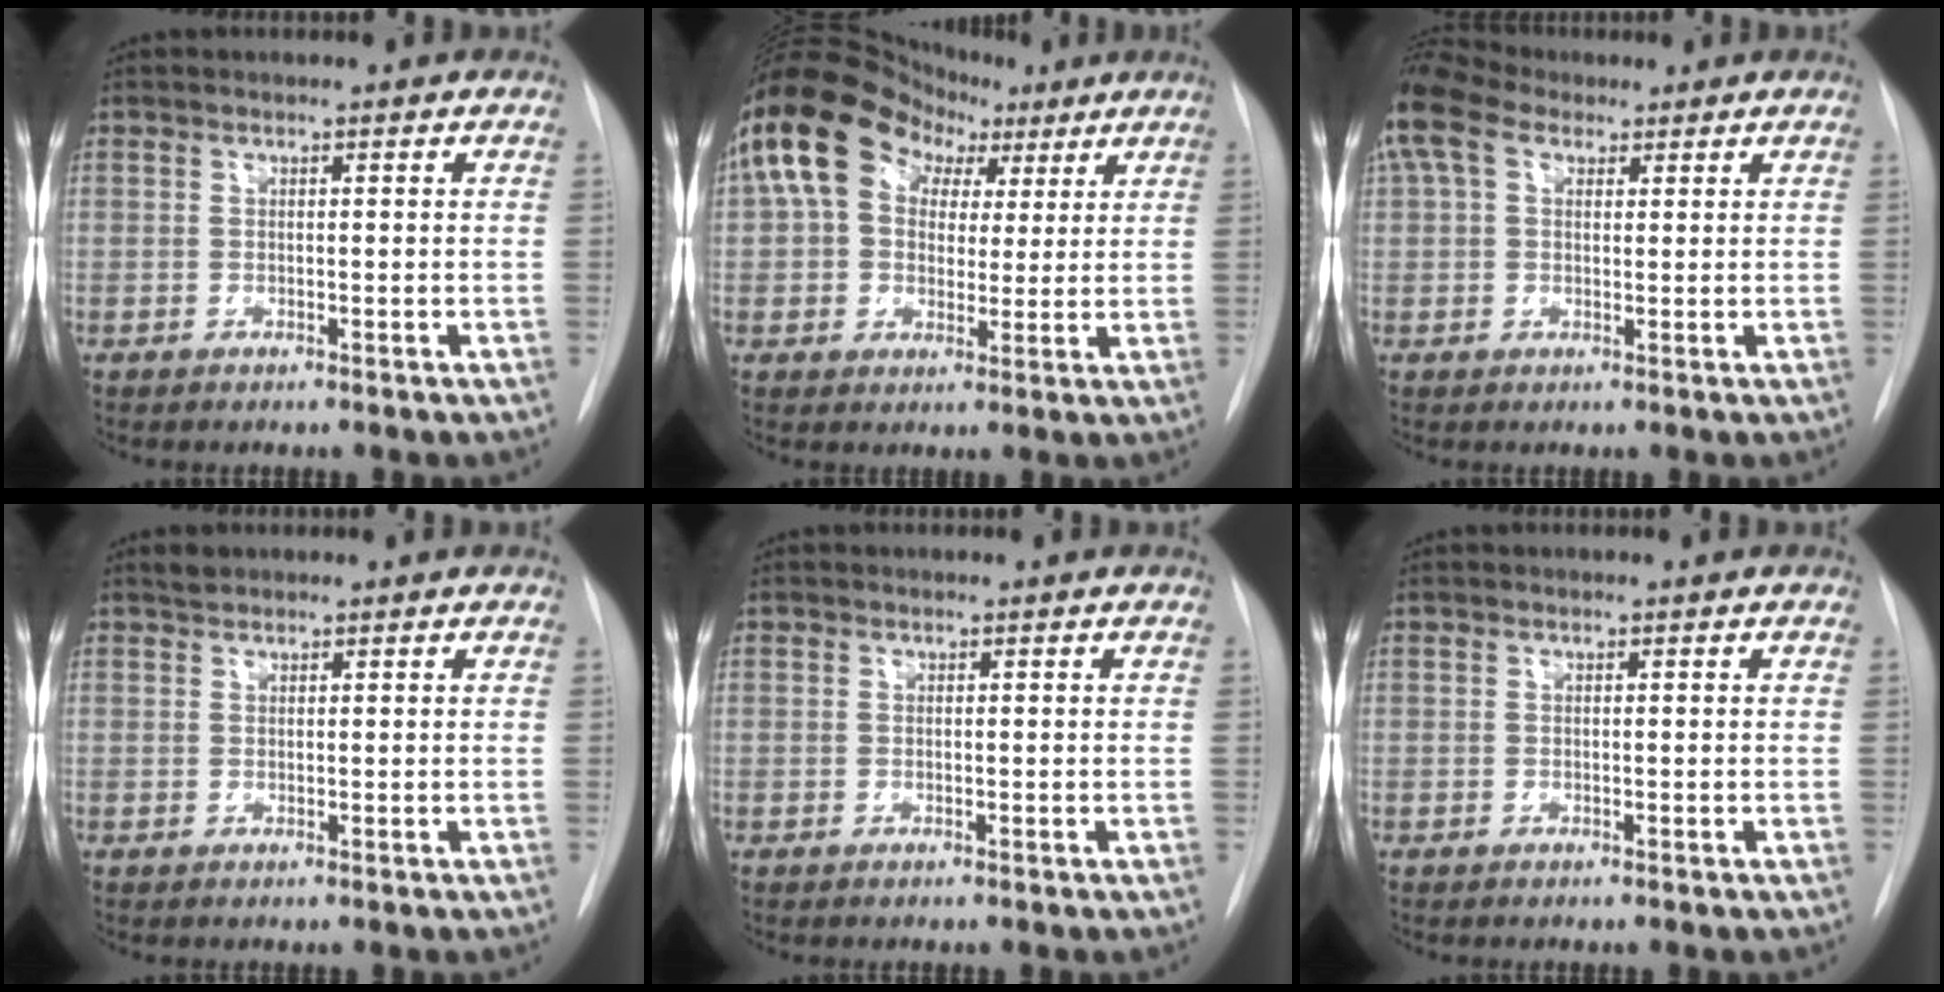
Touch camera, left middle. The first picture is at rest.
{"total": 13.0, "force": [5.5, 9.2, 7.4], "torque": [-0.151, 0.055, 0.093]}
{"total": 9.7, "force": [5.8, 6.0, 4.9], "torque": [-0.132, 0.052, 0.111]}
{"total": 0.6, "force": [0.2, -0.2, -0.5], "torque": [0.011, 0.003, 0.003]}
{"total": 0.0}
{"total": 0.0}